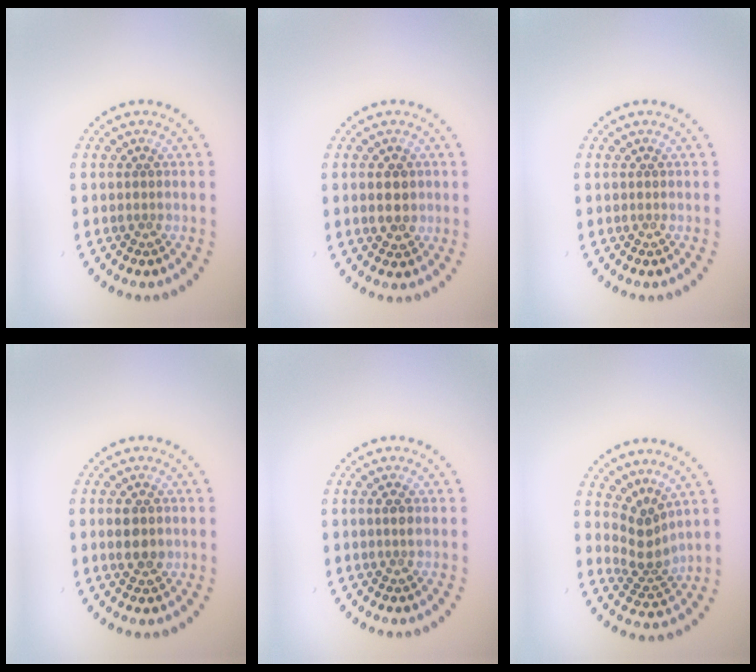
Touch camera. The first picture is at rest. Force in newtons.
{"total": 2.3, "press": 2.3, "slide": 0.2}
{"total": 0.0}
{"total": 2.1, "press": 2.1, "slide": 0.2}
{"total": 0.9, "press": 0.8, "slide": 0.4}
{"total": 3.0, "press": 2.0, "slide": 2.2}